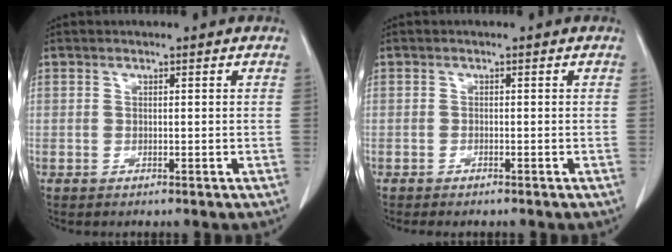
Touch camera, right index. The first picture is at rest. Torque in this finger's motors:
{"motor_torque": [0.19, -0.17, 0.10, 0.02]}